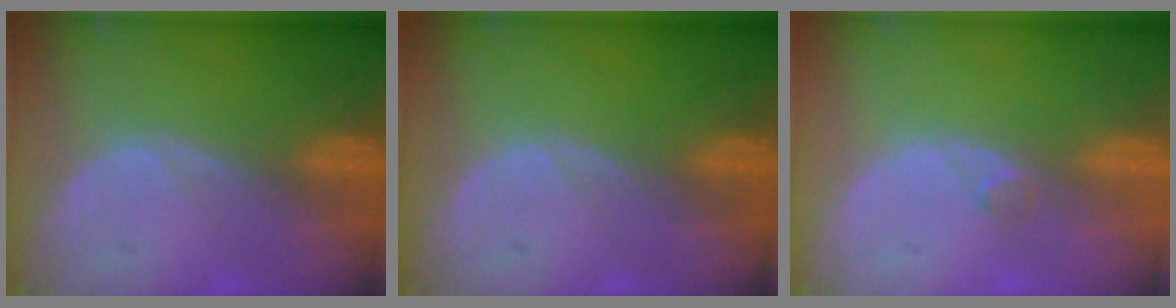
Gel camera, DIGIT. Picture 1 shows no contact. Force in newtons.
{"total": 0.0}
{"total": 1.2, "press": 1.0, "slide": 0.7}